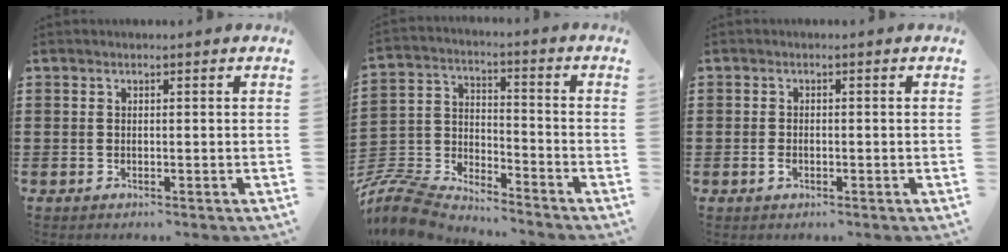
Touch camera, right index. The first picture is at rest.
{"total": 8.2, "force": [-7.9, 1.5, 1.5], "torque": [-0.063, -0.004, -0.168]}
{"total": 1.4, "force": [-0.6, 0.8, 1.0], "torque": [-0.029, -0.004, -0.013]}